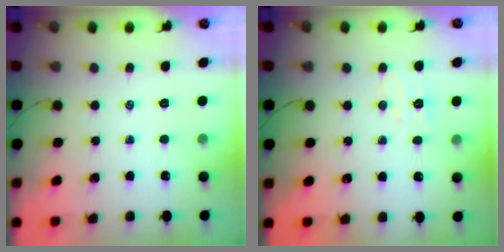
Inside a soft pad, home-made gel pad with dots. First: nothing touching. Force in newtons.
{"total": 4.9, "press": 4.7, "slide": 1.4}